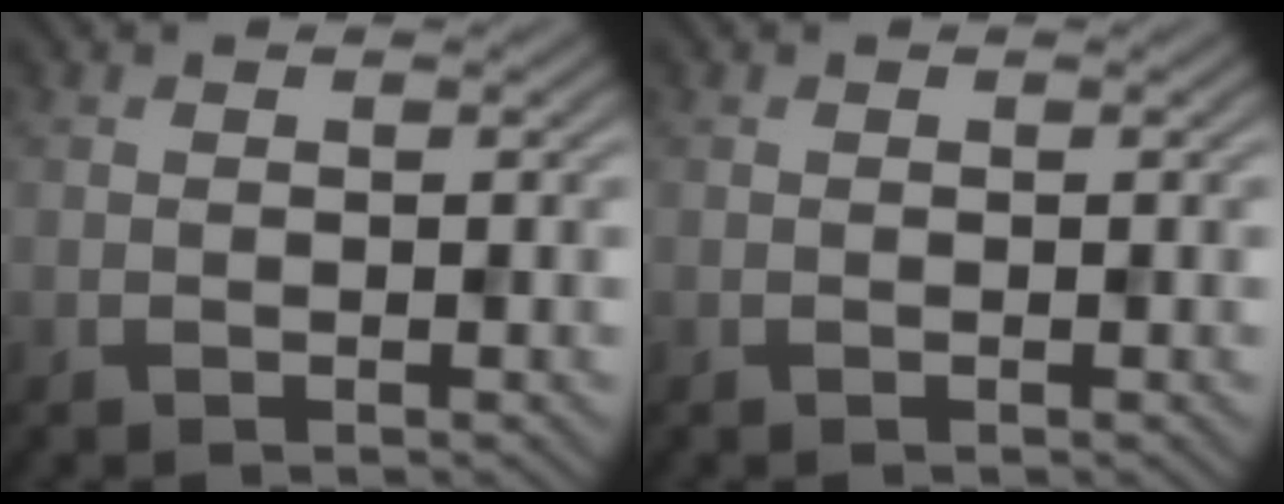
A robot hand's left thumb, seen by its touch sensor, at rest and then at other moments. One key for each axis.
{"total": 0.0}